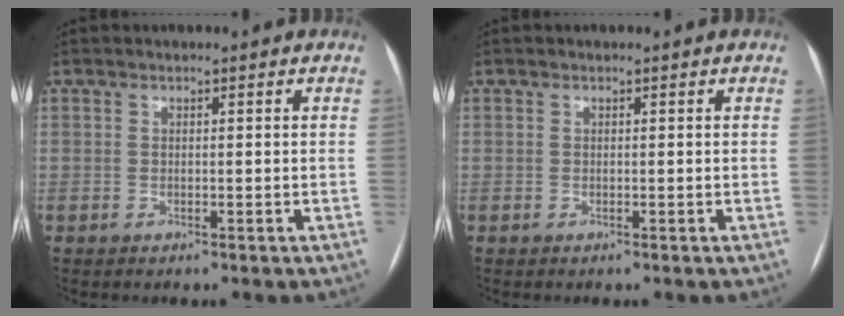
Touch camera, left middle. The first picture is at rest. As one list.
[{"total": 0.0}]